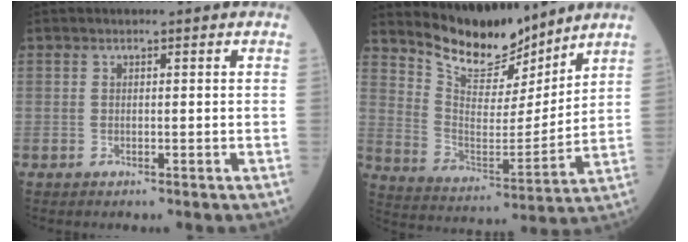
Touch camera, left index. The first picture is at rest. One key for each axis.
{"total": 12.1, "fx": 11.2, "fy": 2.8, "fz": 3.7, "tx": -0.074, "ty": -0.007, "tz": 0.212}